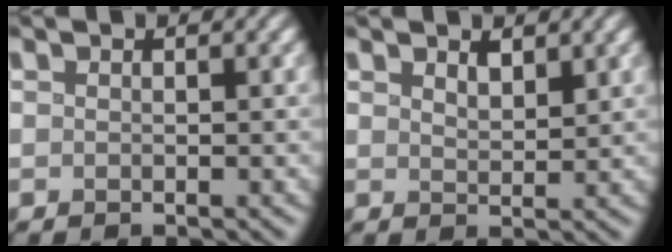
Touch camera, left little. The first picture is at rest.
{"total": 1.4, "force": [1.0, 0.6, 0.7], "torque": [-0.013, -0.002, 0.023]}